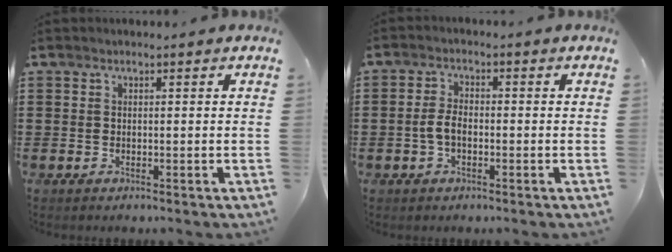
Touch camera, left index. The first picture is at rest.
{"total": 3.6, "force": [-1.0, 1.8, 3.0], "torque": [-0.078, -0.002, -0.025]}